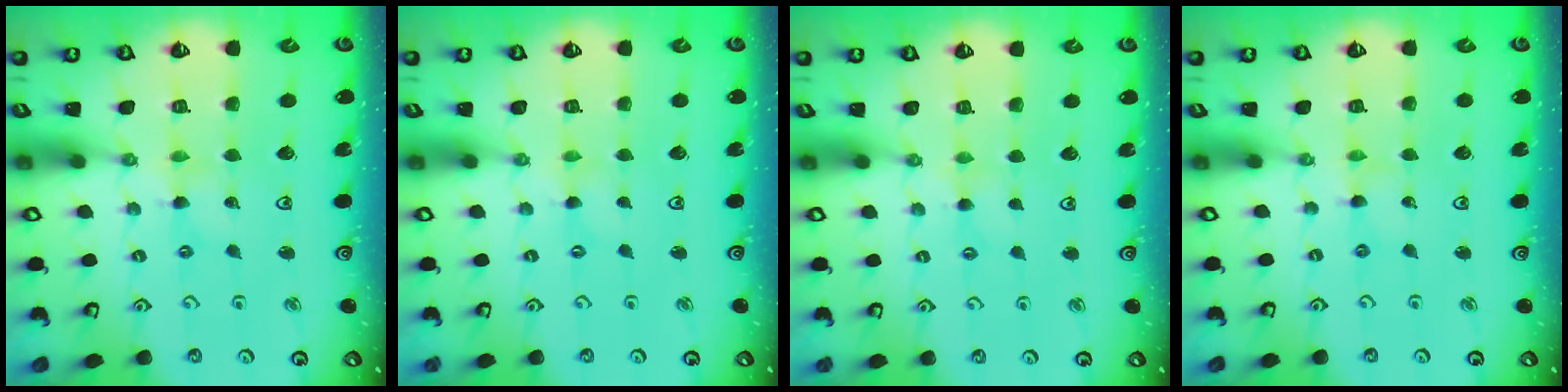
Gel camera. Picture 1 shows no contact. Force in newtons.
{"total": 0.0}
{"total": 2.7, "press": 2.6, "slide": 0.4}
{"total": 1.3, "press": 1.3, "slide": 0.1}